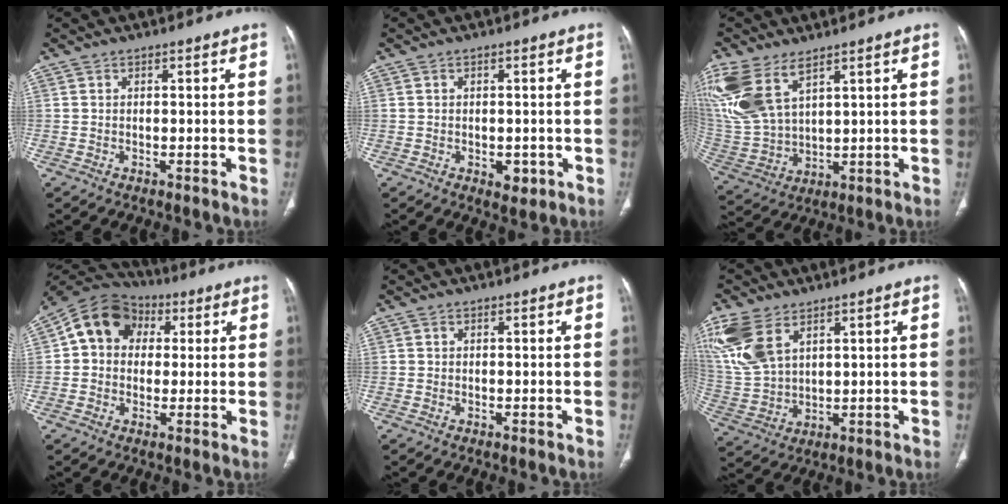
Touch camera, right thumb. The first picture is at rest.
{"total": 3.1, "force": [-0.9, 2.0, 2.1], "torque": [-0.014, 0.001, -0.005]}
{"total": 16.9, "force": [9.1, 8.8, 11.1], "torque": [-0.267, -0.021, 0.200]}
{"total": 11.6, "force": [2.3, 9.7, 6.0], "torque": [-0.084, 0.024, 0.025]}
{"total": 0.0}
{"total": 12.8, "force": [6.7, 7.3, 8.2], "torque": [-0.189, -0.010, 0.150]}